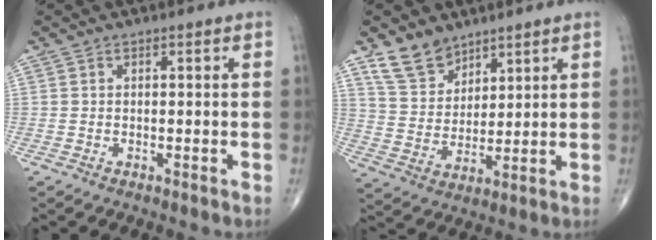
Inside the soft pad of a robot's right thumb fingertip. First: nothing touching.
{"total": 8.5, "force": [6.3, 5.0, 2.7], "torque": [-0.029, -0.037, 0.131]}